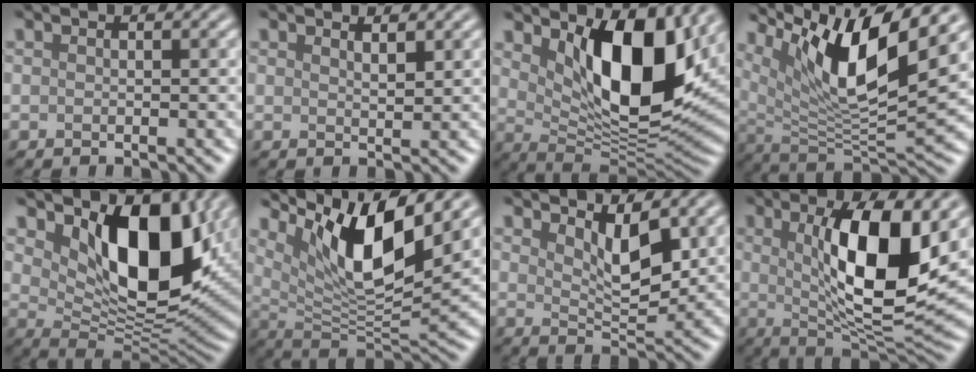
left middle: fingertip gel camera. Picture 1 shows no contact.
{"total": 1.1, "force": [1.0, 0.2, 0.5], "torque": [-0.008, -0.003, 0.017]}
{"total": 10.6, "force": [3.3, 4.8, 8.9], "torque": [-0.140, -0.023, 0.059]}
{"total": 10.8, "force": [5.7, 2.7, 8.8], "torque": [-0.152, -0.010, 0.111]}
{"total": 10.1, "force": [3.5, 5.3, 7.8], "torque": [-0.117, -0.028, 0.062]}
{"total": 10.2, "force": [5.1, 3.1, 8.3], "torque": [-0.140, -0.017, 0.102]}
{"total": 4.0, "force": [2.1, 1.6, 3.0], "torque": [-0.057, -0.015, 0.034]}
{"total": 11.1, "force": [2.1, 3.3, 10.4], "torque": [-0.161, -0.011, 0.041]}